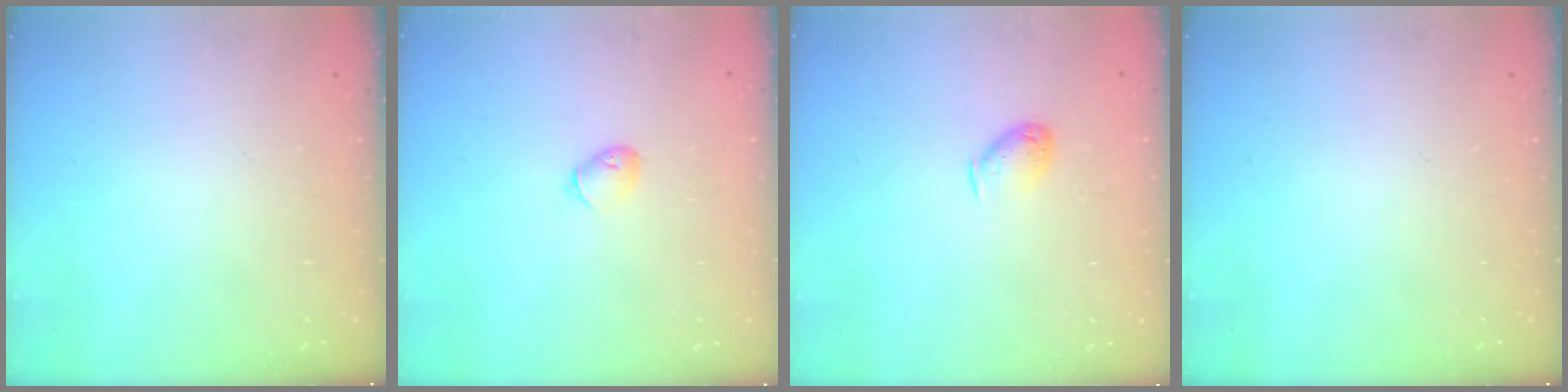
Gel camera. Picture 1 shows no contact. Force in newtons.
{"total": 4.7, "press": 4.6, "slide": 1.0}
{"total": 6.2, "press": 6.1, "slide": 0.5}
{"total": 0.0}